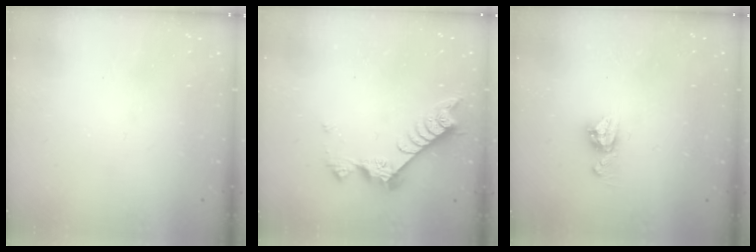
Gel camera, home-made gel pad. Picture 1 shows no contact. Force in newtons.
{"total": 9.0, "press": 9.0, "slide": 1.0}
{"total": 6.8, "press": 6.8, "slide": 0.5}